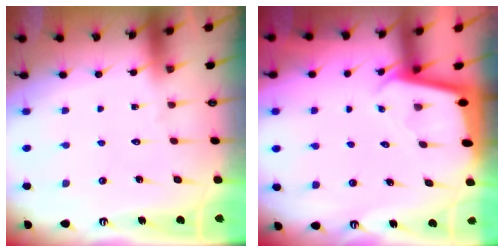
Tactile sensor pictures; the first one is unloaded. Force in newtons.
{"total": 1.8, "press": 1.8, "slide": 0.0}